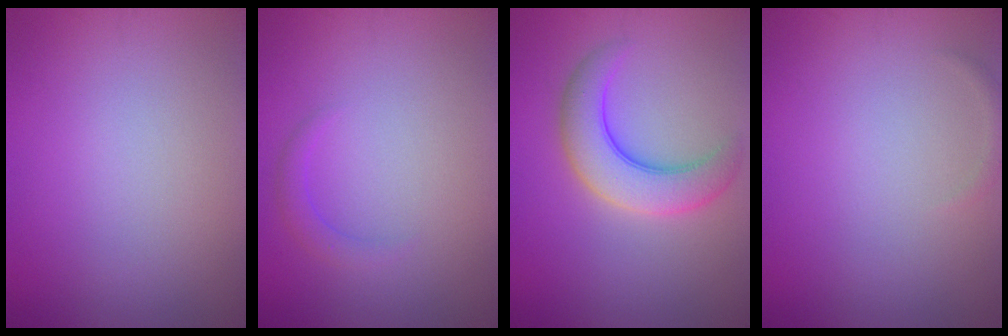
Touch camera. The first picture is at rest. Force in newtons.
{"total": 1.3, "press": 1.3, "slide": 0.1}
{"total": 5.7, "press": 5.7, "slide": 0.3}
{"total": 0.5, "press": 0.5, "slide": 0.1}